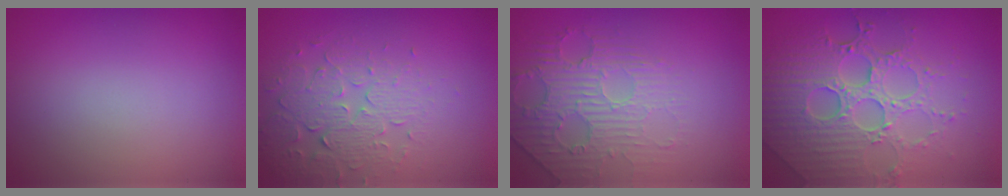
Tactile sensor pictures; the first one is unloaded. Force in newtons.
{"total": 3.8, "press": 3.5, "slide": 1.5}
{"total": 2.9, "press": 2.4, "slide": 1.6}
{"total": 7.4, "press": 5.5, "slide": 4.9}